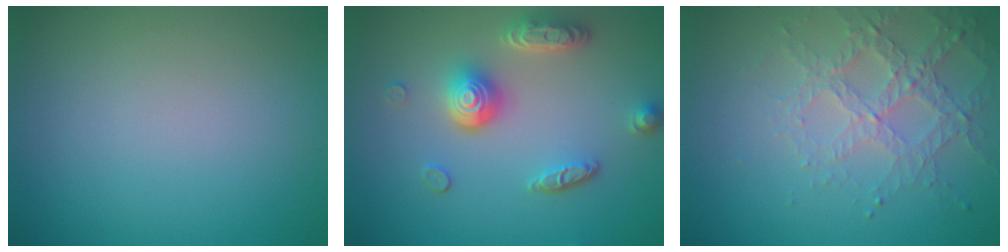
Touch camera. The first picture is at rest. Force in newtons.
{"total": 4.9, "press": 3.7, "slide": 3.2}
{"total": 3.1, "press": 3.1, "slide": 0.7}